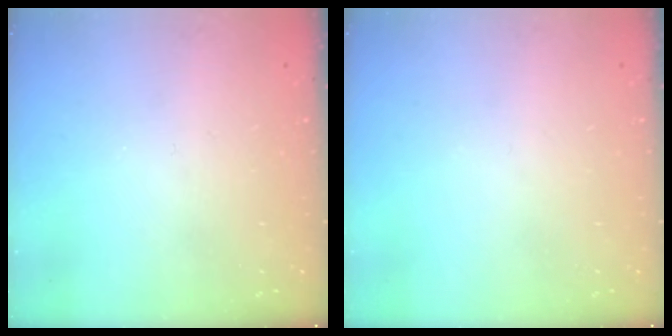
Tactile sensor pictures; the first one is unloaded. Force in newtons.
{"total": 0.0}